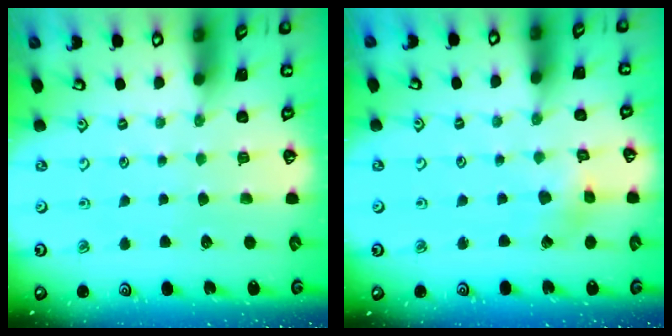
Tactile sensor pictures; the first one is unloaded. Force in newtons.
{"total": 2.7, "press": 2.6, "slide": 0.3}